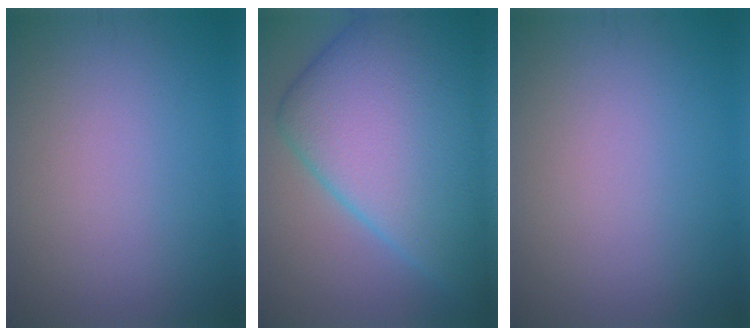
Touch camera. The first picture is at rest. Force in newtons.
{"total": 16.2, "press": 16.2, "slide": 0.3}
{"total": 0.0}